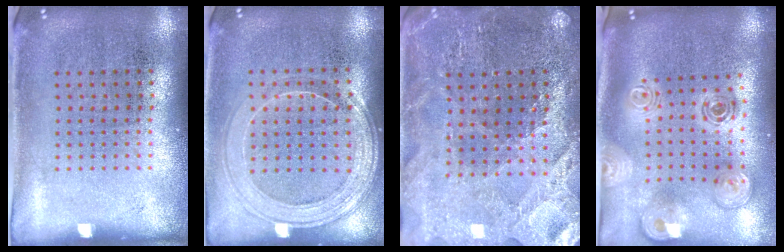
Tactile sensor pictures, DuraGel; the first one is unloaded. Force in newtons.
{"total": 1.6, "press": 1.5, "slide": 0.6}
{"total": 2.7, "press": 2.7, "slide": 0.4}
{"total": 2.0, "press": 1.7, "slide": 1.1}